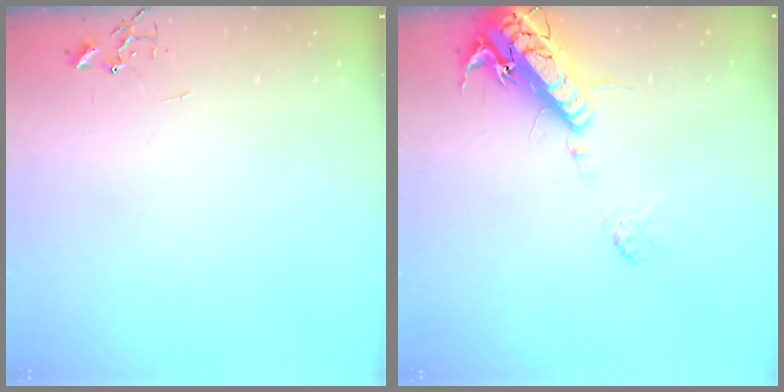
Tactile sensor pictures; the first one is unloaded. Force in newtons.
{"total": 16.4, "press": 15.9, "slide": 3.8}